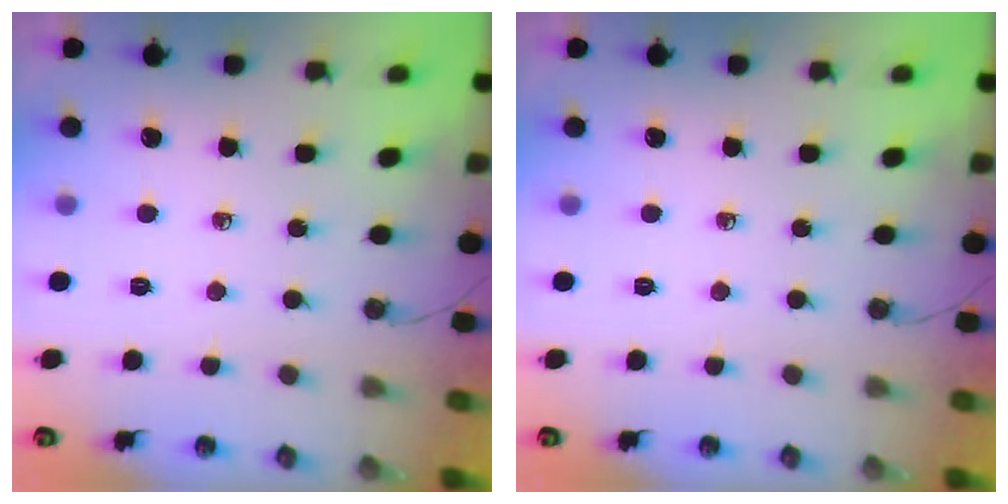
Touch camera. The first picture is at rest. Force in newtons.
{"total": 0.0}